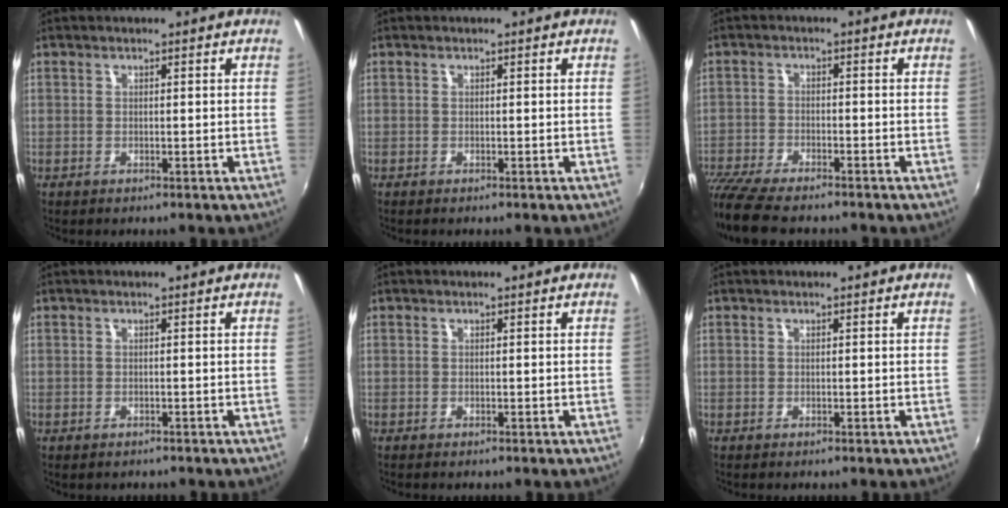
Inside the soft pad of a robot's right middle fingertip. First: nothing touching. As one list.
[{"total": 0.0}, {"total": 11.4, "force": [-9.7, 2.4, 5.4], "torque": [-0.136, -0.045, -0.175]}, {"total": 1.0, "force": [-0.8, 0.4, 0.3], "torque": [-0.009, -0.003, -0.011]}, {"total": 0.0}, {"total": 0.0}]